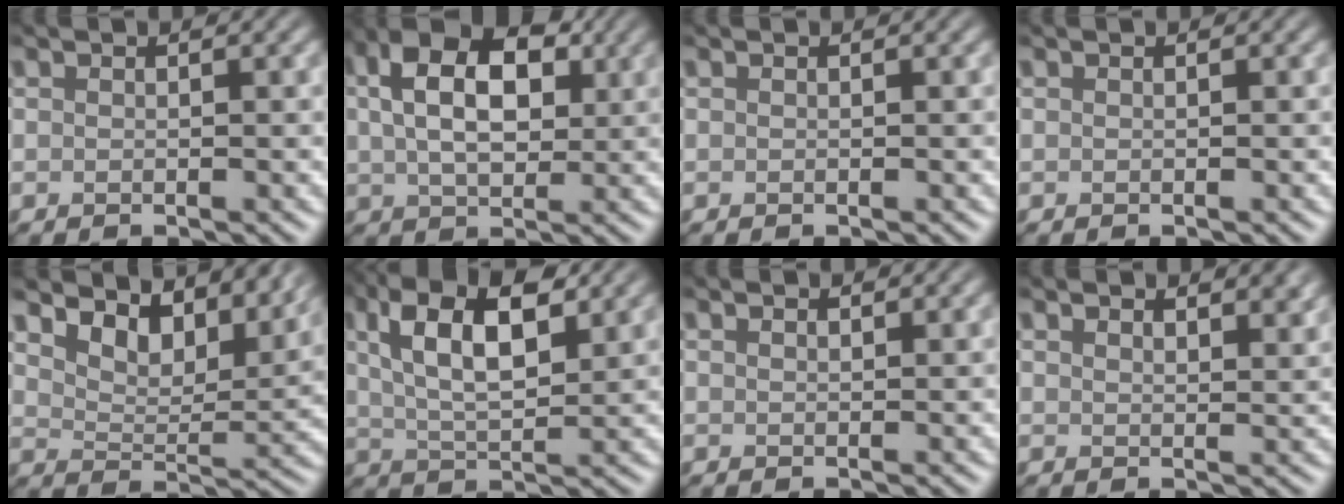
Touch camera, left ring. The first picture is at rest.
{"total": 8.3, "force": [2.2, 4.9, 6.3], "torque": [-0.113, 0.021, 0.031]}
{"total": 0.0}
{"total": 0.0}
{"total": 6.9, "force": [5.8, 2.4, 2.9], "torque": [-0.058, 0.000, 0.086]}
{"total": 8.2, "force": [3.2, 3.5, 6.7], "torque": [-0.123, 0.015, 0.052]}
{"total": 0.6, "force": [0.5, 0.2, 0.3], "torque": [-0.010, 0.003, 0.010]}
{"total": 3.4, "force": [2.6, 1.4, 1.7], "torque": [-0.030, 0.006, 0.038]}